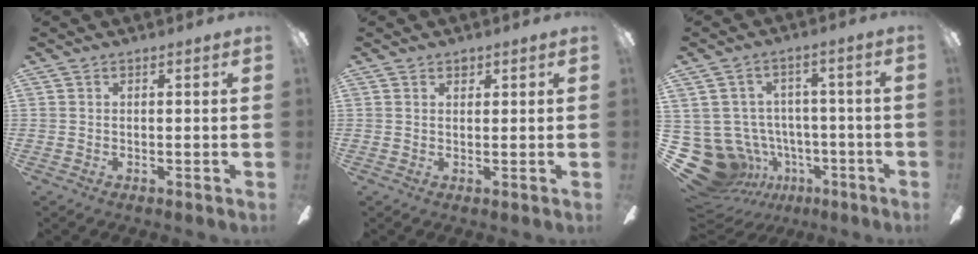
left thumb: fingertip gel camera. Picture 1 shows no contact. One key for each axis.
{"total": 1.4, "fx": 1.0, "fy": 0.9, "fz": 0.5, "tx": -0.002, "ty": -0.002, "tz": 0.016}
{"total": 13.7, "fx": -4.8, "fy": 11.9, "fz": 4.9, "tx": -0.136, "ty": 0.021, "tz": -0.059}